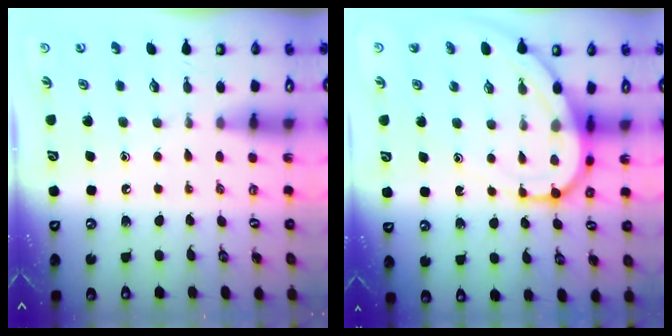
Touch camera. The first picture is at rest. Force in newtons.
{"total": 10.9, "press": 10.8, "slide": 1.0}